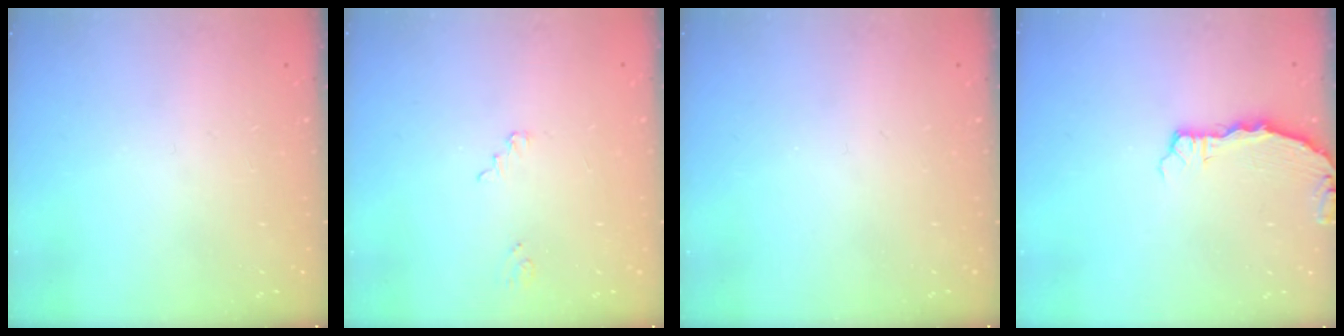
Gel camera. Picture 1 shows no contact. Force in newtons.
{"total": 2.2, "press": 2.2, "slide": 0.2}
{"total": 0.0}
{"total": 3.3, "press": 3.2, "slide": 0.4}